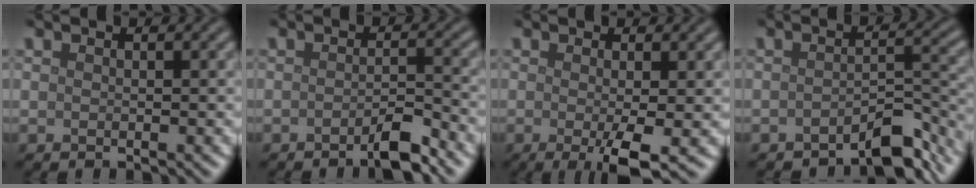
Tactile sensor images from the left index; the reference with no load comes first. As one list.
[{"total": 2.8, "force": [-2.0, 0.4, 1.9], "torque": [-0.029, 0.004, -0.038]}, {"total": 3.7, "force": [-0.9, 0.5, 3.5], "torque": [-0.062, -0.012, -0.015]}, {"total": 4.2, "force": [-3.3, 1.1, 2.4], "torque": [-0.029, 0.007, -0.055]}]